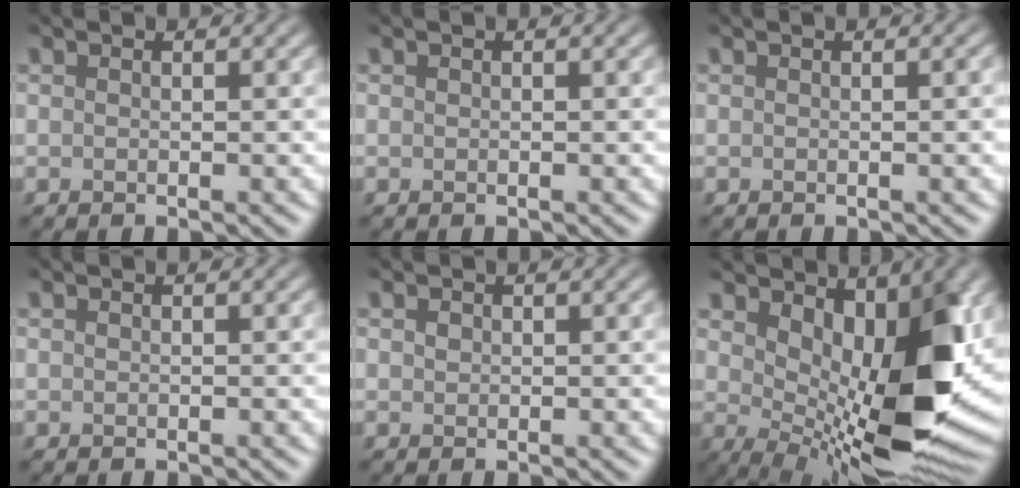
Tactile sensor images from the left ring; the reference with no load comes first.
{"total": 0.0}
{"total": 1.6, "force": [0.0, 0.5, 1.5], "torque": [-0.014, 0.004, -0.003]}
{"total": 0.0}
{"total": 0.5, "force": [0.2, 0.4, 0.2], "torque": [-0.002, -0.001, 0.003]}
{"total": 11.8, "force": [2.2, 5.6, 10.2], "torque": [-0.142, -0.024, 0.045]}